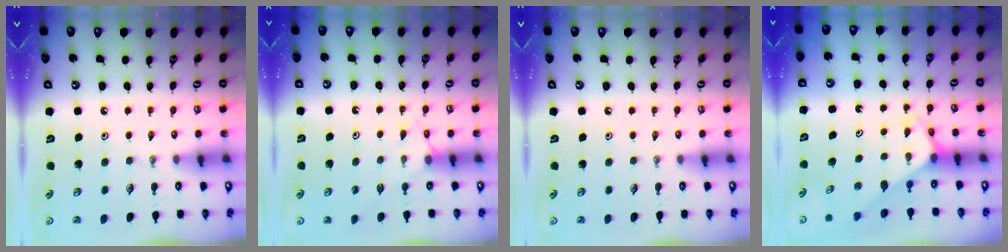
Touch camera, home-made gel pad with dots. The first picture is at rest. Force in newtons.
{"total": 6.0, "press": 5.9, "slide": 0.7}
{"total": 0.0}
{"total": 3.2, "press": 3.2, "slide": 0.2}